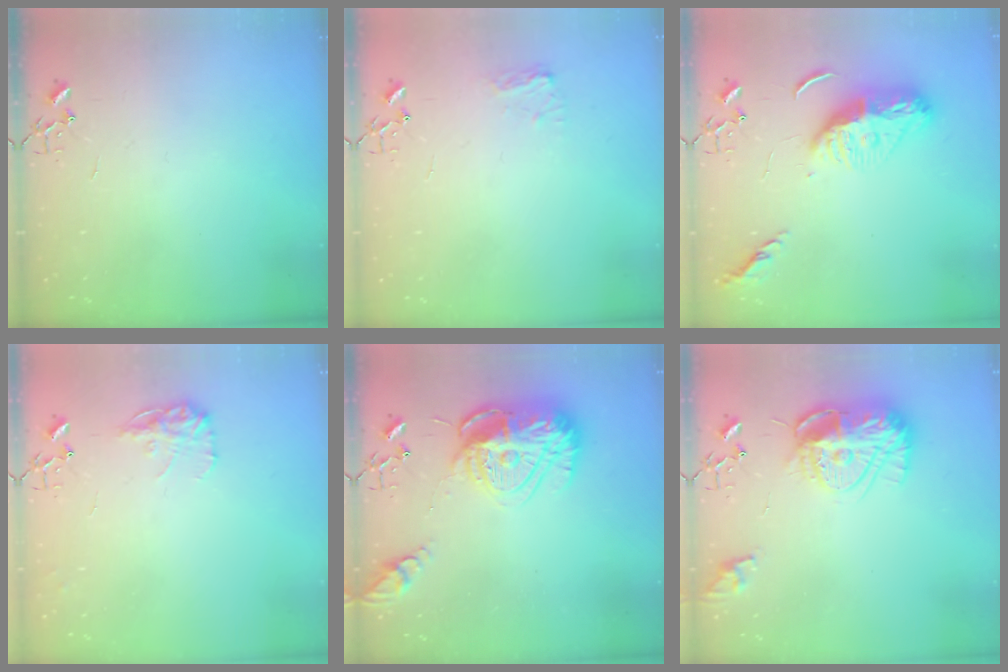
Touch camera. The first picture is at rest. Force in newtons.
{"total": 6.6, "press": 6.6, "slide": 0.2}
{"total": 12.4, "press": 12.3, "slide": 0.8}
{"total": 10.9, "press": 10.9, "slide": 0.4}
{"total": 18.0, "press": 17.9, "slide": 1.8}
{"total": 15.8, "press": 15.7, "slide": 1.4}